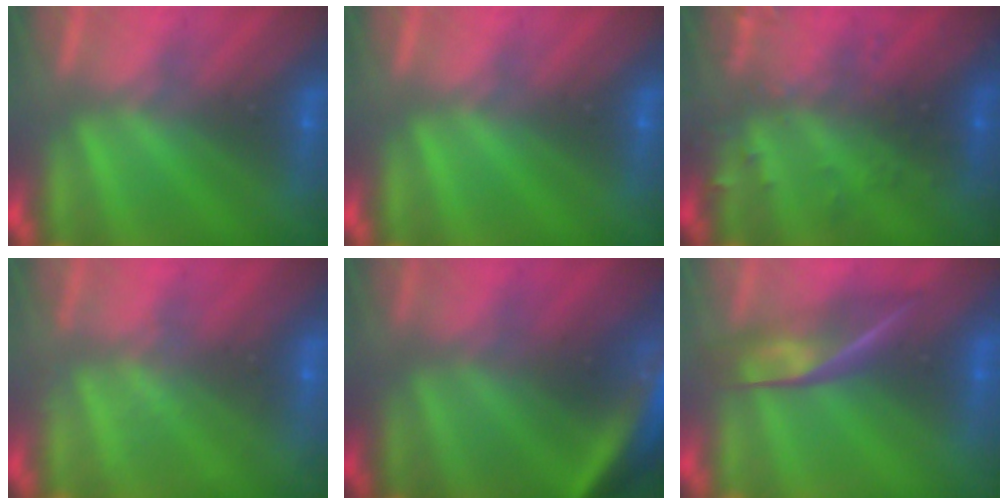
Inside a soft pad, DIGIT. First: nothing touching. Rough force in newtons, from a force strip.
{"total": 0.0}
{"total": 3.0}
{"total": 1.8}
{"total": 4.6}
{"total": 2.4}